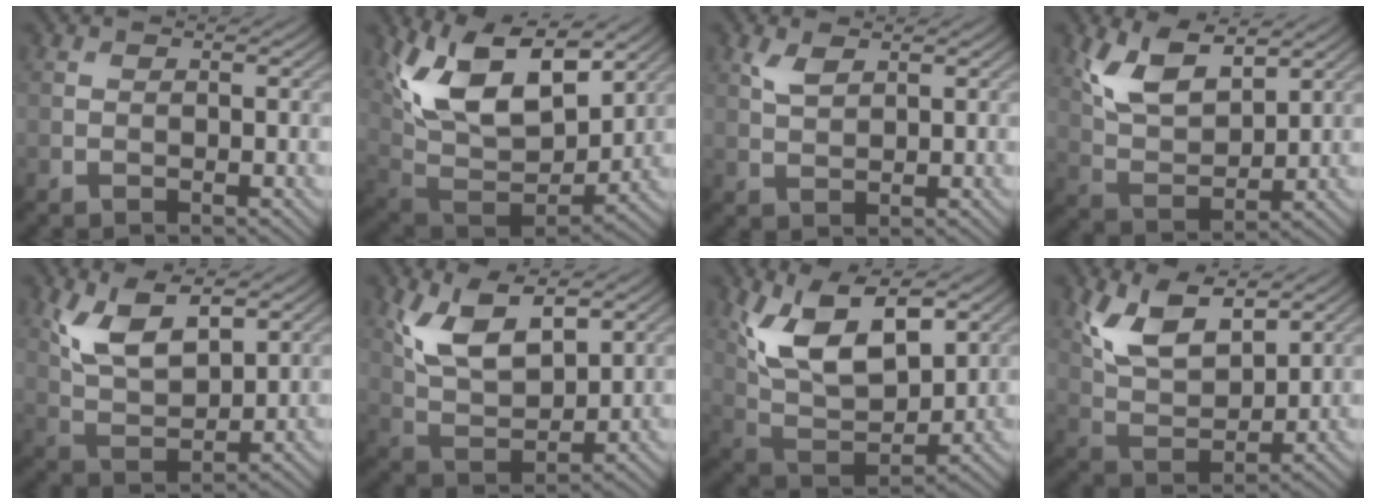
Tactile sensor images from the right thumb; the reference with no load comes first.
{"total": 16.8, "force": [7.4, 9.3, 11.9], "torque": [-0.235, 0.024, 0.134]}
{"total": 2.4, "force": [1.4, 1.0, 1.6], "torque": [-0.042, 0.000, 0.032]}
{"total": 9.0, "force": [5.0, 4.3, 6.2], "torque": [-0.141, -0.003, 0.100]}
{"total": 8.7, "force": [4.2, 4.1, 6.4], "torque": [-0.141, -0.004, 0.085]}
{"total": 10.0, "force": [4.8, 4.7, 7.4], "torque": [-0.159, 0.000, 0.098]}
{"total": 12.9, "force": [5.6, 6.4, 9.7], "torque": [-0.195, -0.005, 0.108]}
{"total": 10.0, "force": [5.5, 4.8, 6.9], "torque": [-0.154, -0.001, 0.109]}